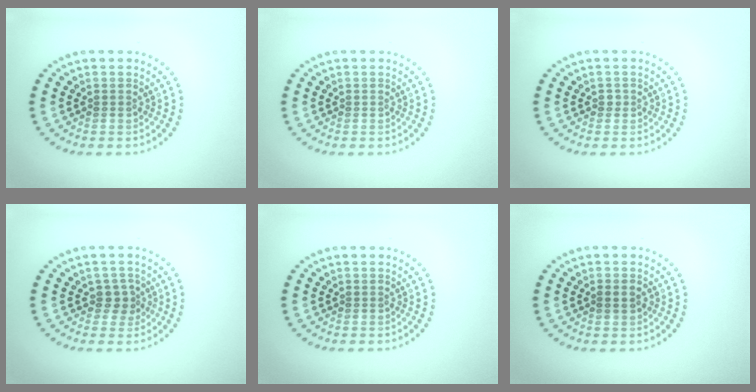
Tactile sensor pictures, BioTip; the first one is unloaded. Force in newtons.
{"total": 0.0}
{"total": 0.6, "press": 0.4, "slide": 0.4}
{"total": 1.7, "press": 1.3, "slide": 1.0}
{"total": 0.0}
{"total": 1.0, "press": 1.0, "slide": 0.2}